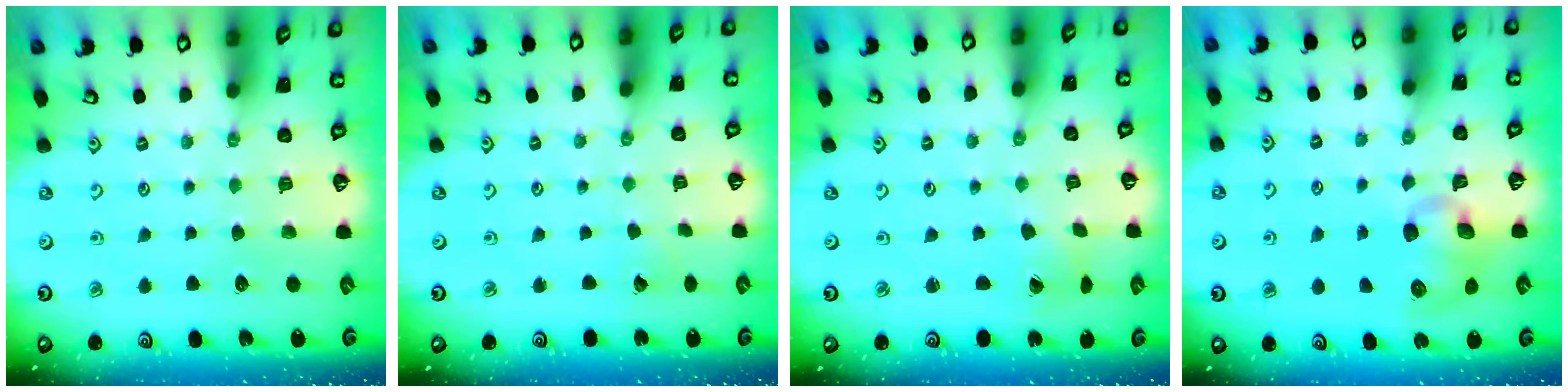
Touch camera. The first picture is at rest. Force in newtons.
{"total": 1.4, "press": 1.4, "slide": 0.0}
{"total": 1.0, "press": 1.0, "slide": 0.1}
{"total": 9.7, "press": 9.6, "slide": 1.3}